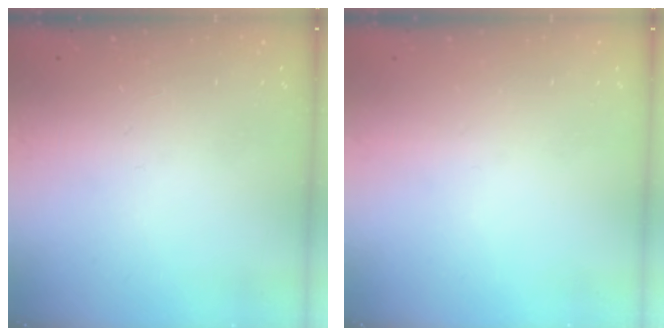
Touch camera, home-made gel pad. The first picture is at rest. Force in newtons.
{"total": 0.0}